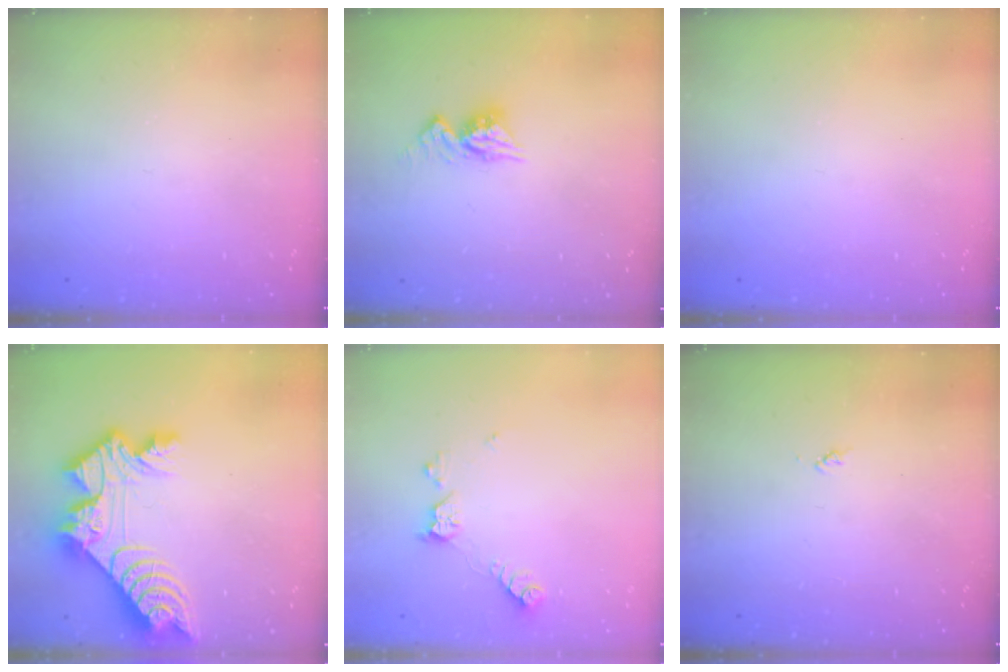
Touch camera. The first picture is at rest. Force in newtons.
{"total": 8.3, "press": 8.3, "slide": 0.8}
{"total": 0.0}
{"total": 14.9, "press": 14.8, "slide": 1.5}
{"total": 8.8, "press": 8.8, "slide": 0.4}
{"total": 3.4, "press": 3.4, "slide": 0.5}